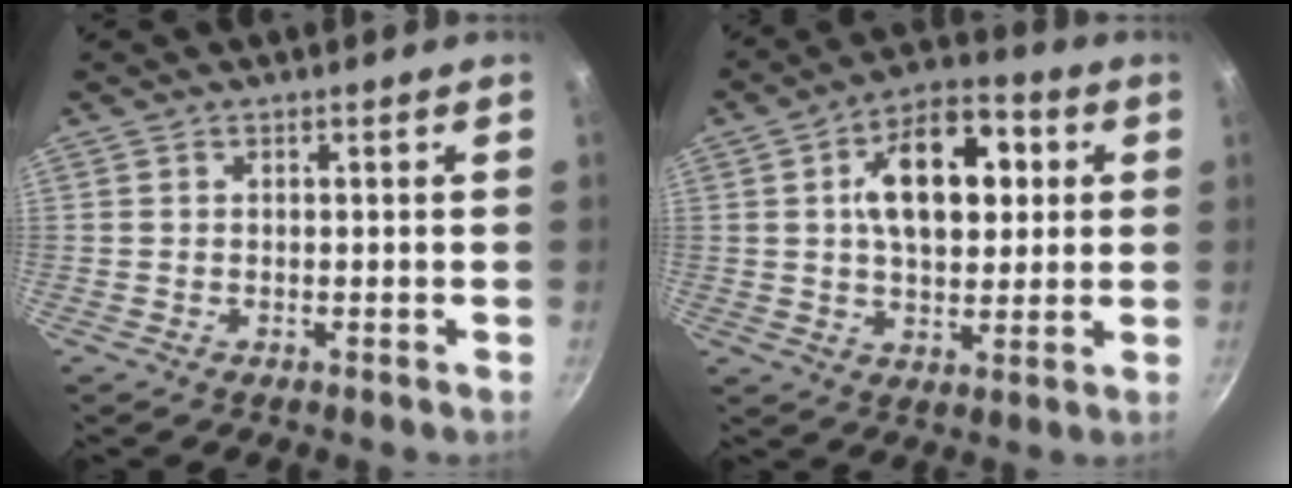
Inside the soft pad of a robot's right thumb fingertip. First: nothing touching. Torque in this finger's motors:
{"motor_torque": [-1.25, 1.93, 1.49, 0.30, 0.12]}